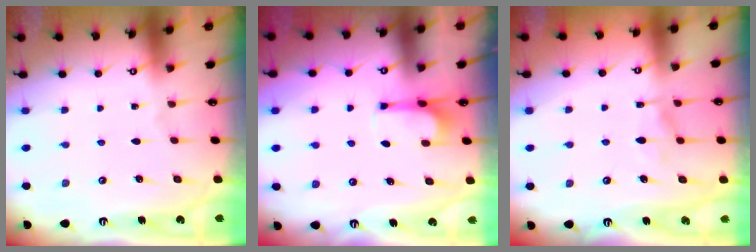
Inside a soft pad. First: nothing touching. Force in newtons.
{"total": 4.0, "press": 3.9, "slide": 1.0}
{"total": 5.9, "press": 5.9, "slide": 0.7}